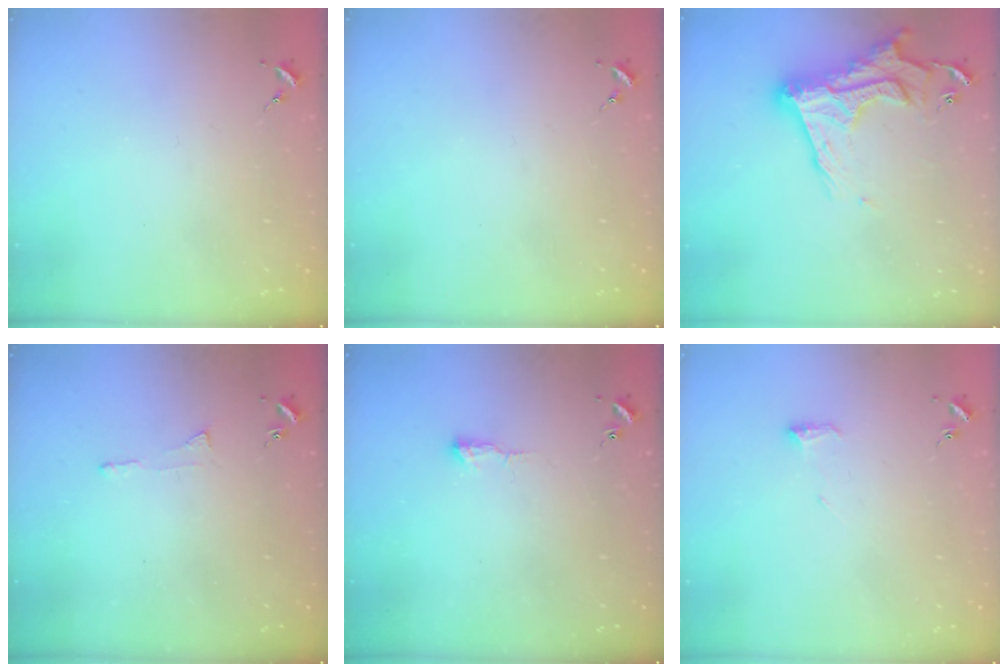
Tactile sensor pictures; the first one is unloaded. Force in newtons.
{"total": 0.0}
{"total": 19.0, "press": 18.9, "slide": 1.5}
{"total": 3.0, "press": 2.9, "slide": 0.5}
{"total": 3.8, "press": 3.8, "slide": 0.8}
{"total": 5.2, "press": 5.1, "slide": 0.9}